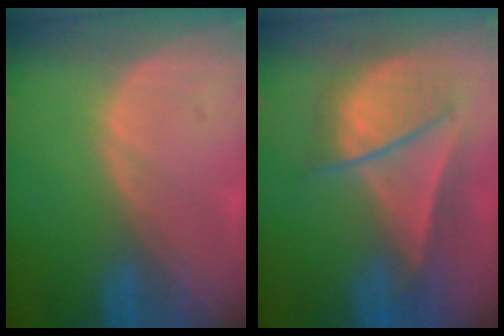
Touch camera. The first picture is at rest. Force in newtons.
{"total": 7.8, "press": 7.5, "slide": 2.1}